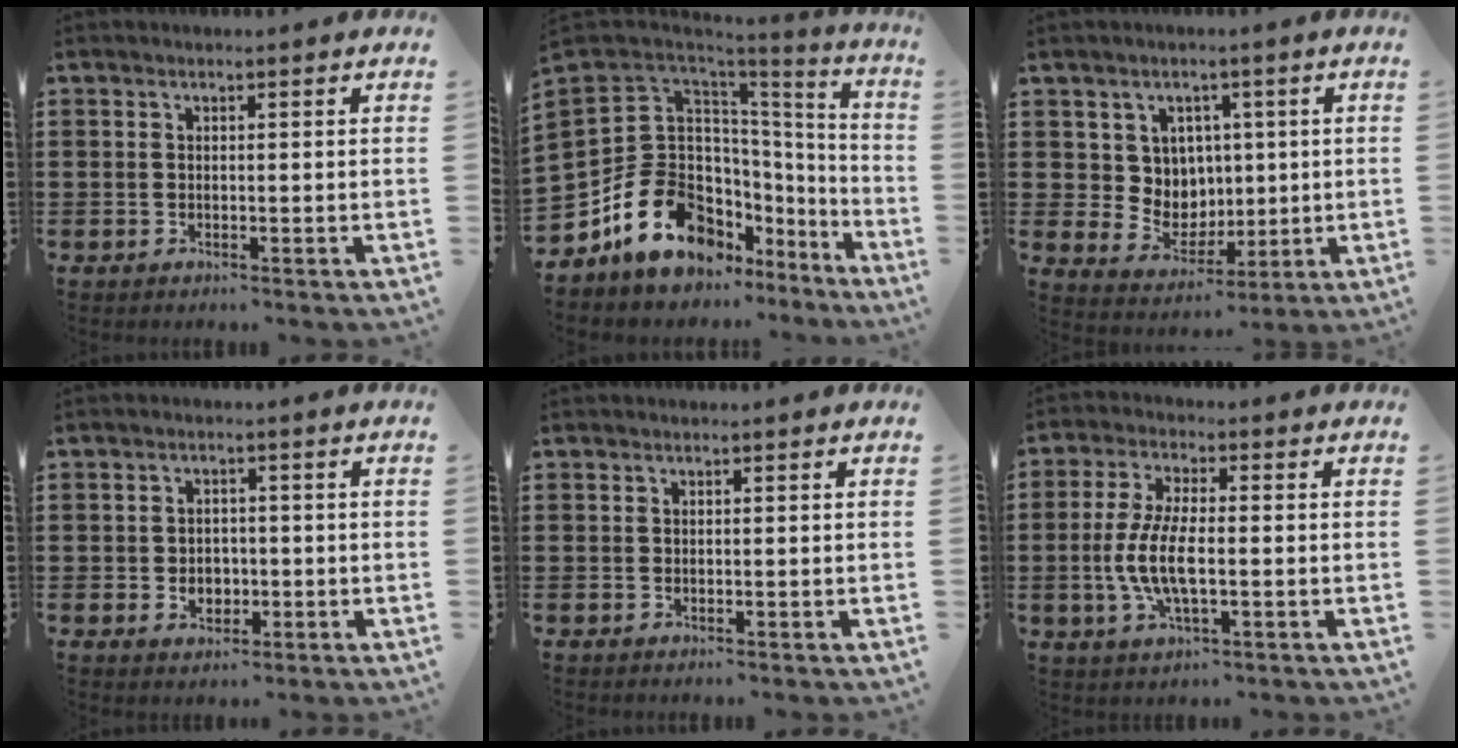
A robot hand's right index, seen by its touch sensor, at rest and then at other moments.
{"total": 17.3, "force": [-7.9, 11.6, 10.0], "torque": [-0.229, 0.013, -0.135]}
{"total": 6.0, "force": [2.4, 5.5, 0.7], "torque": [-0.038, -0.005, 0.046]}
{"total": 2.8, "force": [-0.6, 2.3, 1.5], "torque": [-0.027, 0.001, -0.017]}
{"total": 0.0}
{"total": 7.6, "force": [-1.4, 2.7, 7.0], "torque": [-0.154, -0.007, -0.032]}